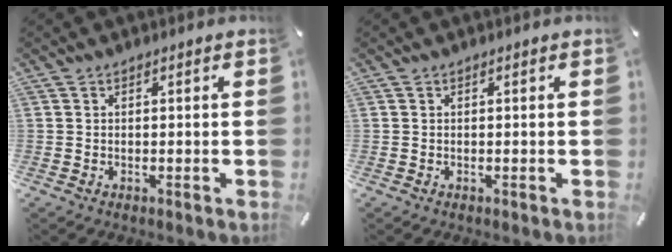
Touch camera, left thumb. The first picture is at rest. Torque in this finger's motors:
{"motor_torque": [-0.01, 0.00, 0.00, 0.00, 0.00]}